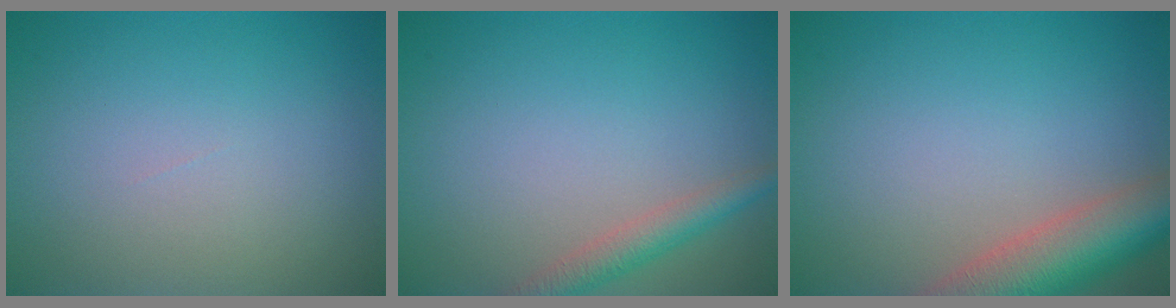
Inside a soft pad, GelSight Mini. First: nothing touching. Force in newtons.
{"total": 2.6, "press": 2.6, "slide": 0.1}
{"total": 7.4, "press": 7.4, "slide": 0.7}